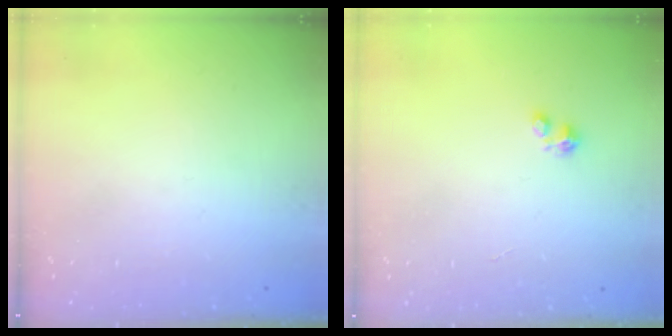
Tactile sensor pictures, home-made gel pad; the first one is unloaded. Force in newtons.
{"total": 2.3, "press": 2.3, "slide": 0.3}